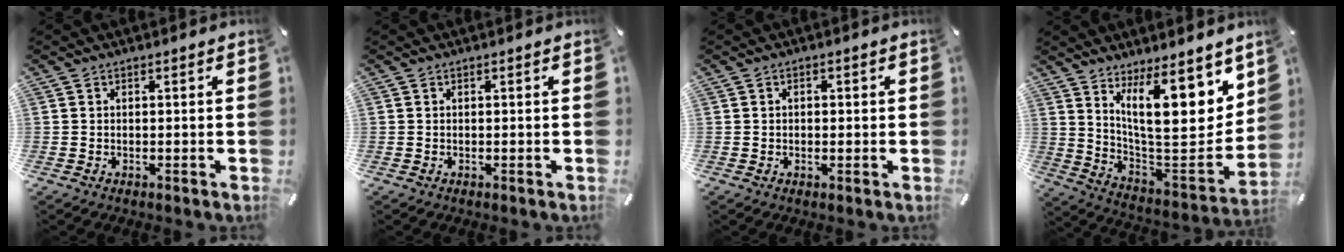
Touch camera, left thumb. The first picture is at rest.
{"total": 0.0}
{"total": 1.2, "force": [-0.2, 1.0, 0.6], "torque": [-0.013, 0.005, -0.005]}
{"total": 18.2, "force": [10.2, 6.8, 13.4], "torque": [-0.199, -0.080, 0.172]}